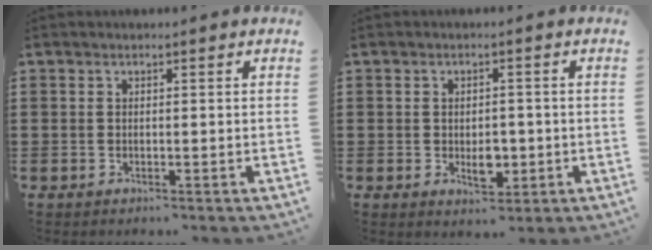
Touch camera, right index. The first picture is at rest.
{"total": 4.0, "force": [-0.7, 2.2, 3.2], "torque": [-0.042, -0.002, -0.015]}